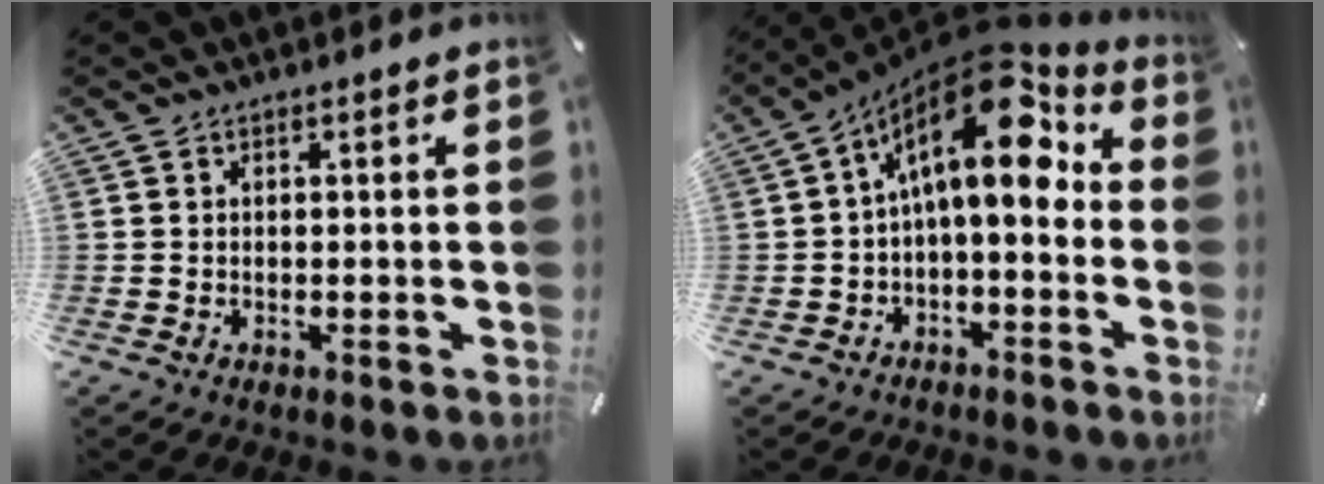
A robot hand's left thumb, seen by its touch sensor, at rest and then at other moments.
{"total": 16.5, "force": [5.8, 7.6, 13.4], "torque": [-0.220, -0.039, 0.092]}